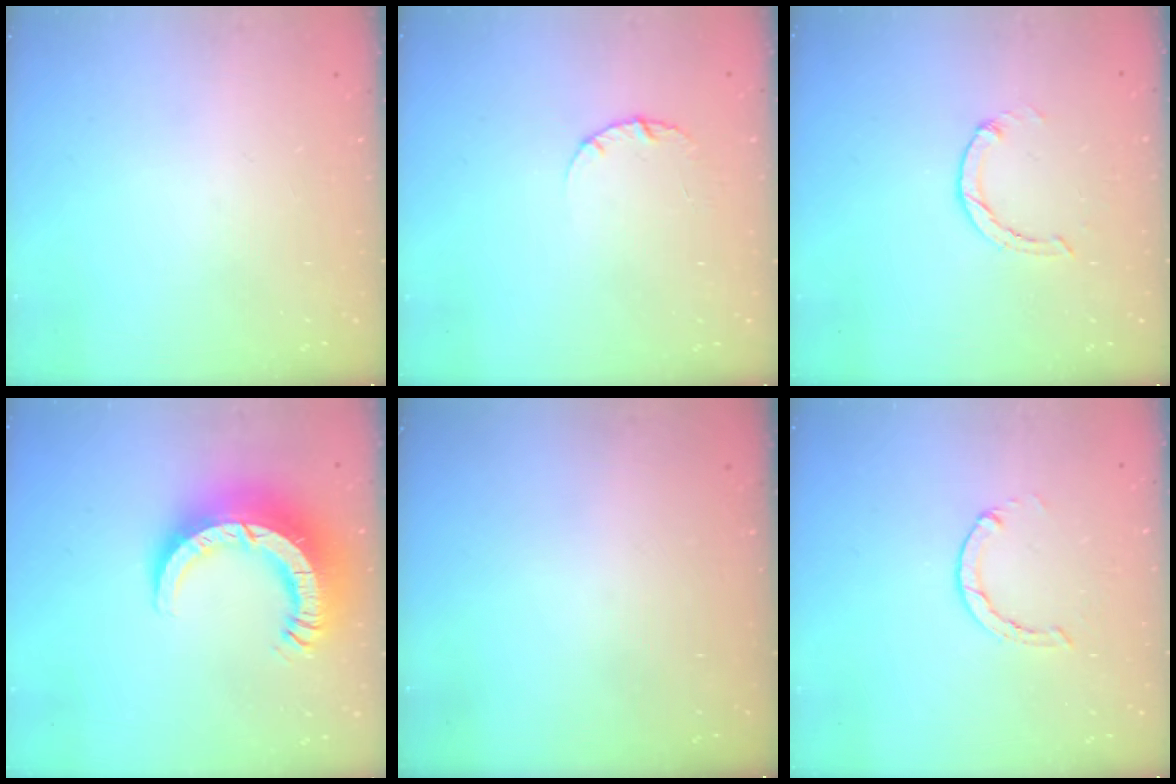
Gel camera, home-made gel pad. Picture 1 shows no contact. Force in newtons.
{"total": 2.6, "press": 2.6, "slide": 0.3}
{"total": 1.0, "press": 0.9, "slide": 0.3}
{"total": 15.8, "press": 15.7, "slide": 1.6}
{"total": 0.0}
{"total": 1.3, "press": 1.3, "slide": 0.3}